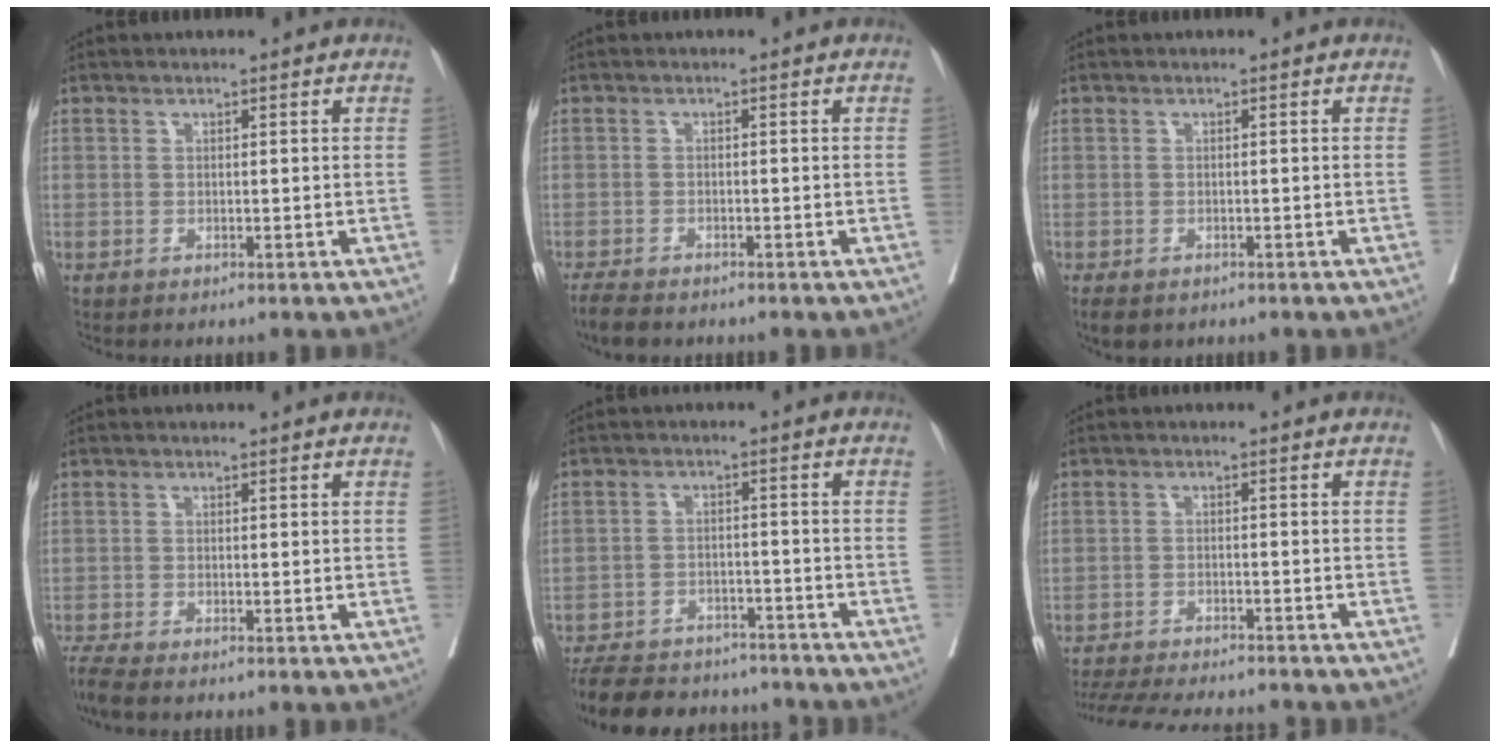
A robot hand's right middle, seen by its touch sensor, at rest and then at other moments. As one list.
[{"total": 4.5, "force": [-3.8, 1.0, 2.0], "torque": [-0.037, -0.011, -0.063]}, {"total": 5.1, "force": [-3.7, 2.5, 2.5], "torque": [-0.046, -0.011, -0.052]}, {"total": 2.9, "force": [-2.6, -0.4, 1.2], "torque": [-0.028, -0.011, -0.055]}, {"total": 16.1, "force": [-14.2, 5.8, 5.0], "torque": [-0.108, 0.003, -0.198]}, {"total": 15.3, "force": [-13.9, 2.2, 6.1], "torque": [-0.129, -0.023, -0.200]}]